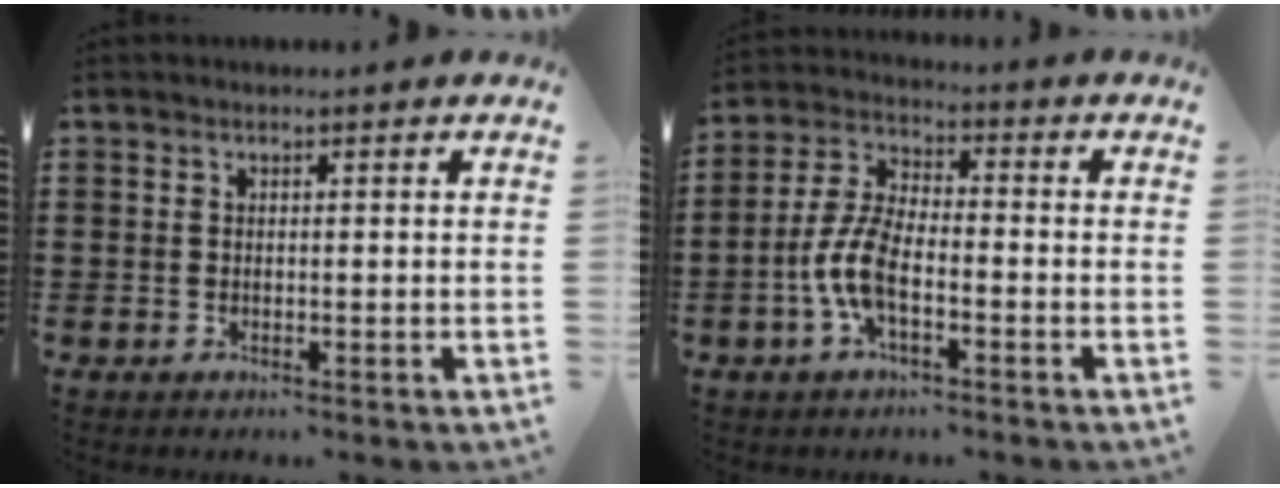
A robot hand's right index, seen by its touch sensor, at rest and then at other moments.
{"total": 7.1, "force": [-2.6, 2.8, 6.0], "torque": [-0.149, -0.008, -0.057]}